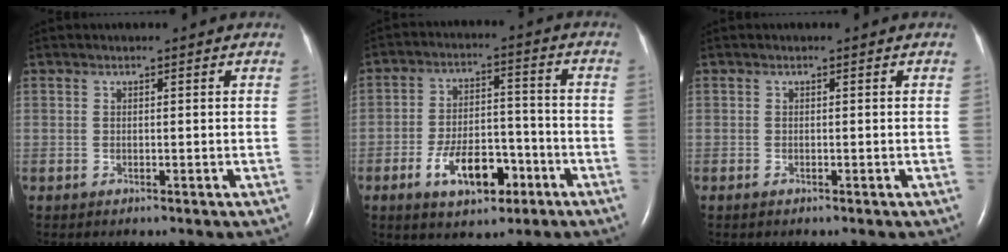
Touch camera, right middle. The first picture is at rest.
{"total": 9.6, "force": [-4.7, 4.5, 7.1], "torque": [-0.133, 0.010, -0.073]}
{"total": 0.0}